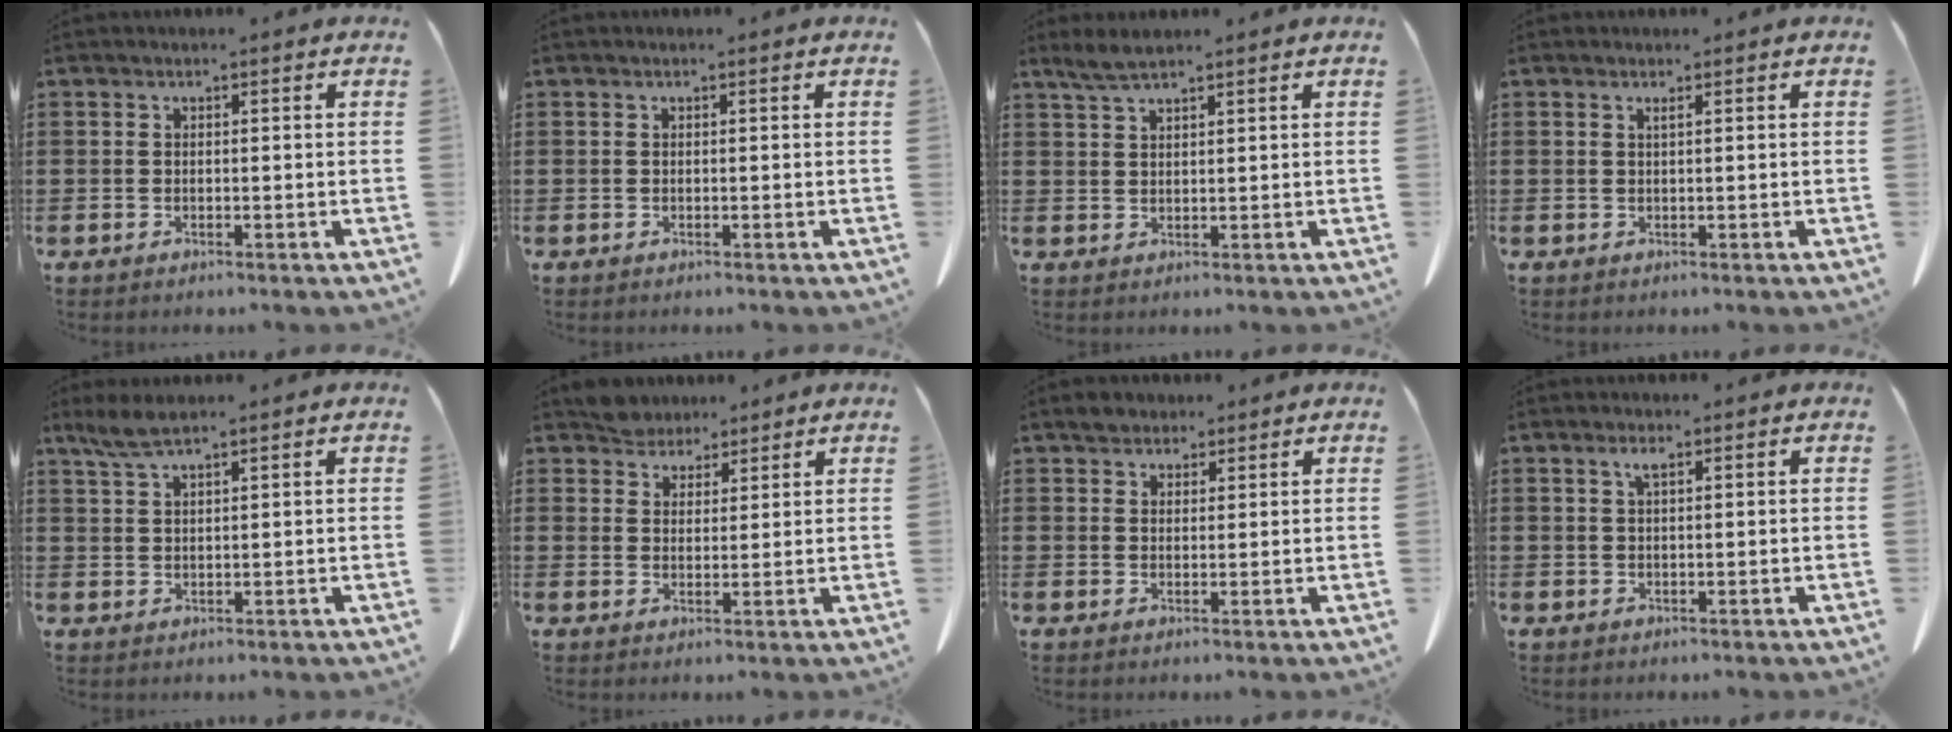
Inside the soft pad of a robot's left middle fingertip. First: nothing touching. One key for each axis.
{"total": 0.0}
{"total": 2.7, "fx": 2.0, "fy": 0.3, "fz": 1.7, "tx": -0.038, "ty": 0.002, "tz": 0.037}
{"total": 0.6, "fx": 0.3, "fy": -0.1, "fz": 0.5, "tx": -0.009, "ty": -0.003, "tz": 0.006}
{"total": 3.3, "fx": 2.4, "fy": 0.5, "fz": 2.2, "tx": -0.049, "ty": 0.001, "tz": 0.045}
{"total": 4.0, "fx": 3.8, "fy": 1.4, "fz": 0.1, "tx": -0.016, "ty": -0.003, "tz": 0.074}
{"total": 2.3, "fx": 2.0, "fy": 1.1, "fz": 0.2, "tx": -0.003, "ty": 0.003, "tz": 0.038}
{"total": 1.4, "fx": 0.7, "fy": 0.3, "fz": 1.3, "tx": -0.027, "ty": 0.003, "tz": 0.011}